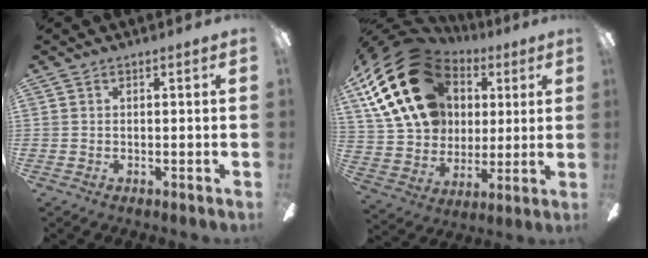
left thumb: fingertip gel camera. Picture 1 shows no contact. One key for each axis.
{"total": 24.5, "fx": 9.2, "fy": 18.4, "fz": 13.3, "tx": -0.261, "ty": -0.027, "tz": 0.176}